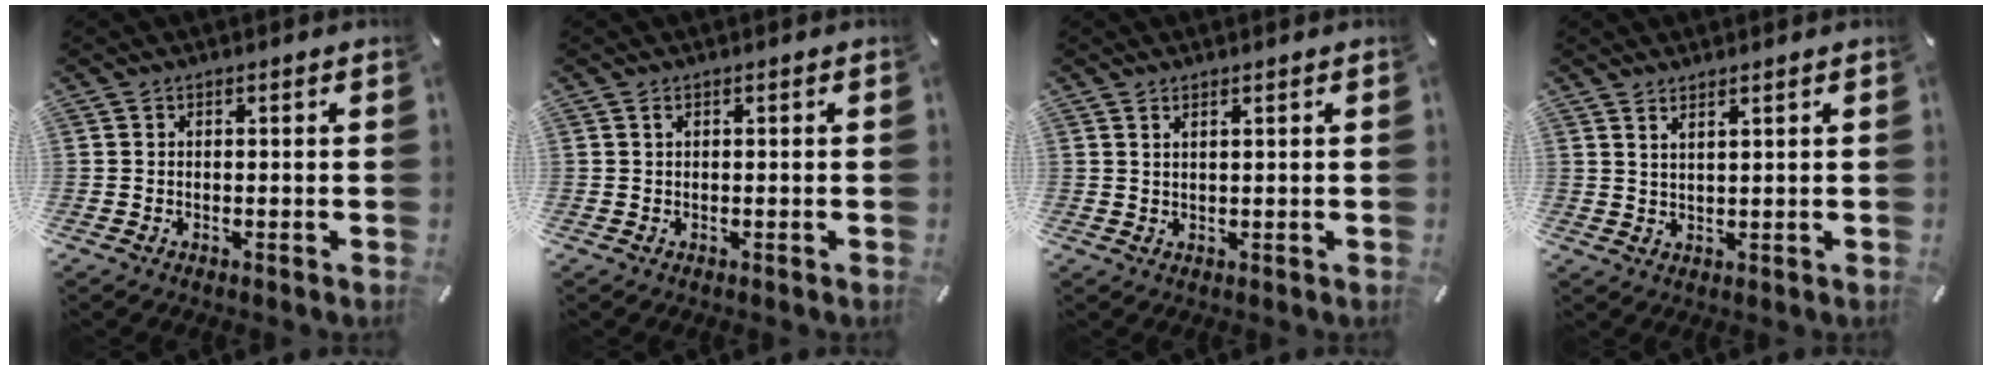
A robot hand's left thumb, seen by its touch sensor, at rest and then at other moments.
{"total": 0.5, "force": [0.2, 0.1, 0.5], "torque": [-0.010, 0.000, 0.004]}
{"total": 1.4, "force": [1.1, -0.1, 0.8], "torque": [-0.023, -0.006, 0.019]}
{"total": 2.1, "force": [1.9, -0.5, 0.8], "torque": [-0.018, -0.009, 0.036]}